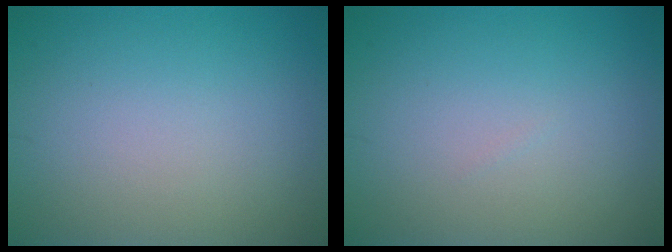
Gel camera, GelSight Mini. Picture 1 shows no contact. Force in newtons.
{"total": 0.0}